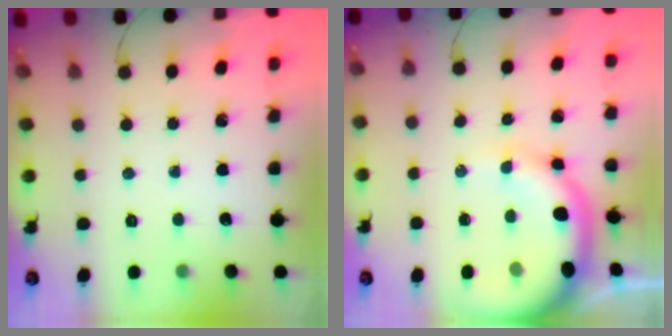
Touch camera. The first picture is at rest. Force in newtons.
{"total": 11.6, "press": 11.4, "slide": 2.2}